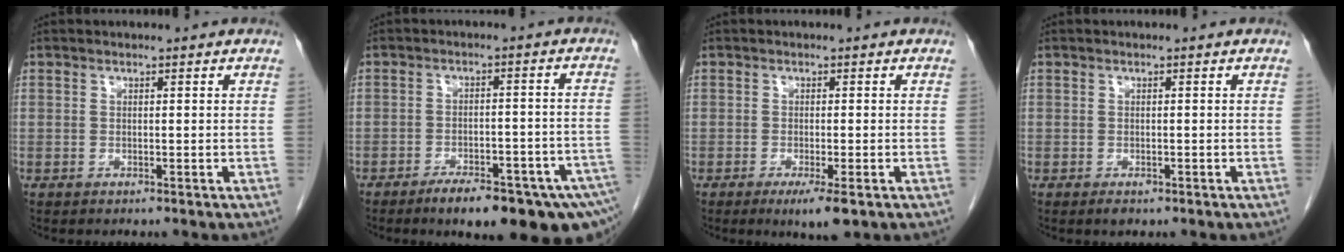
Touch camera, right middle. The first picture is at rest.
{"total": 14.6, "force": [-10.4, 3.0, 9.7], "torque": [-0.080, 0.021, -0.142]}
{"total": 4.1, "force": [-2.2, 0.7, 3.4], "torque": [-0.051, -0.010, -0.031]}
{"total": 1.1, "force": [-0.7, 0.6, 0.7], "torque": [-0.010, 0.000, -0.005]}